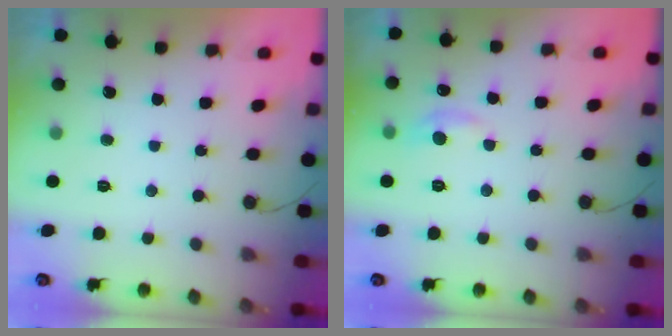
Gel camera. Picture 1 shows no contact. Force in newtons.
{"total": 6.6, "press": 6.6, "slide": 0.9}